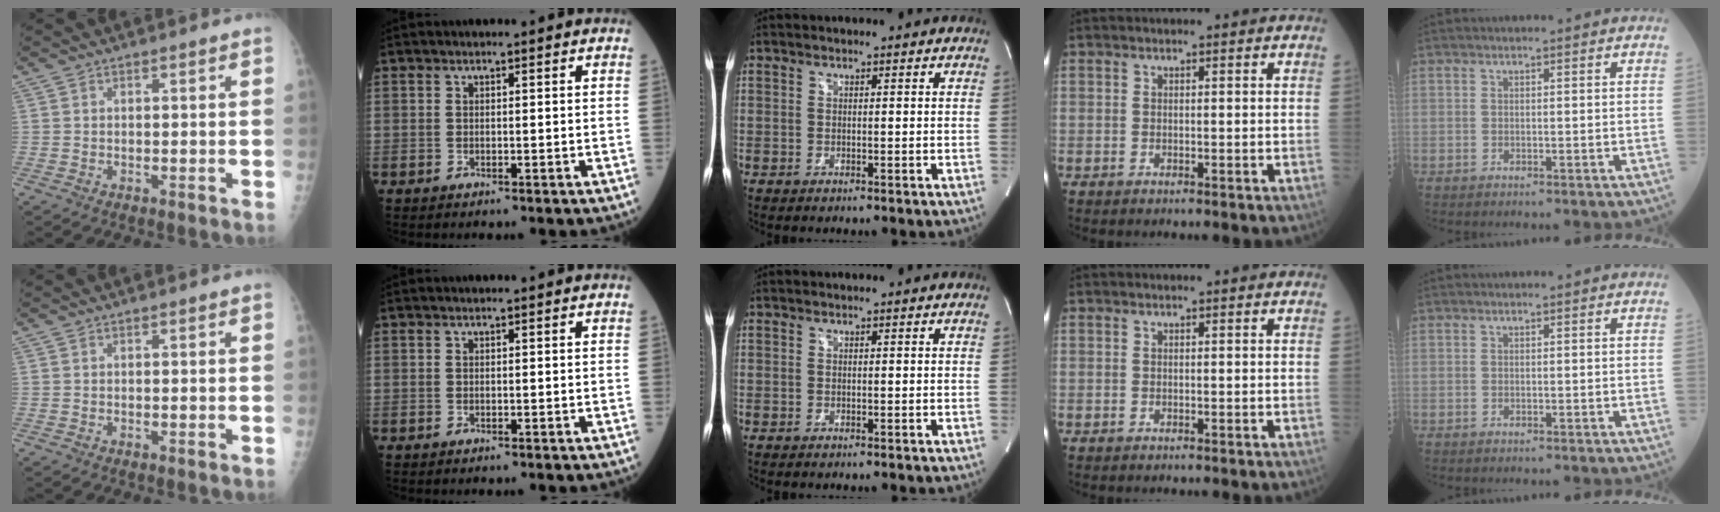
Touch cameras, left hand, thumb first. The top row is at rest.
{}